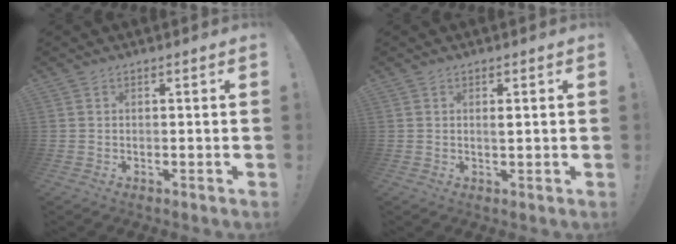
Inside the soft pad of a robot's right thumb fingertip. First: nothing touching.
{"total": 1.3, "force": [0.4, 0.2, 1.2], "torque": [-0.021, -0.002, 0.004]}